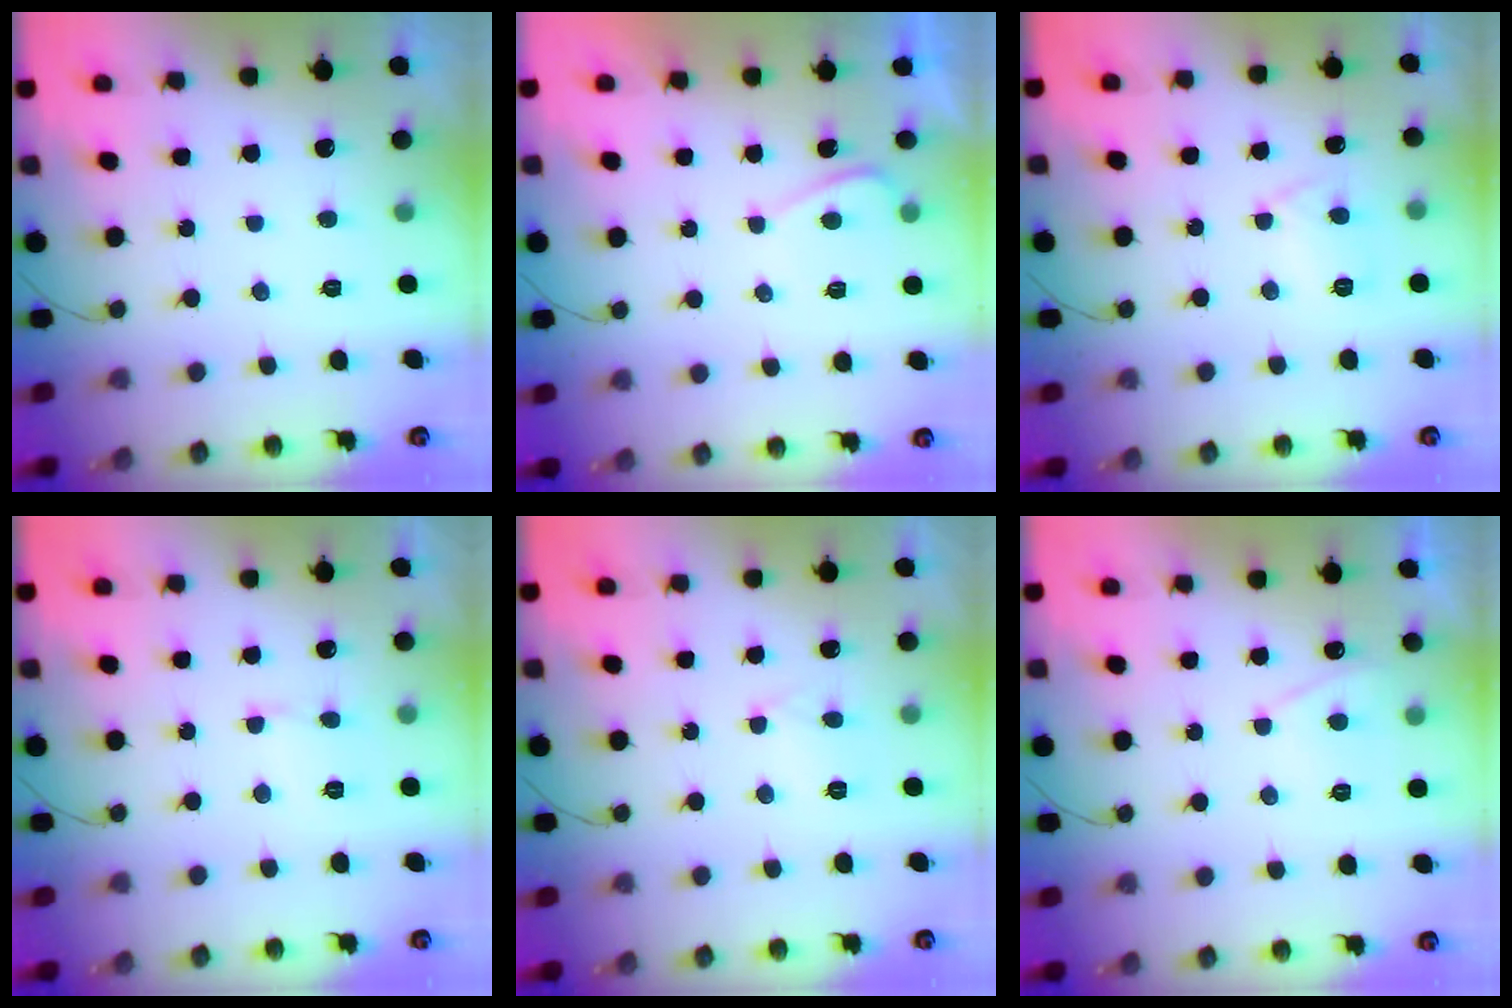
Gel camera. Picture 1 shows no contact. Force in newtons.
{"total": 0.9, "press": 0.7, "slide": 0.5}
{"total": 6.2, "press": 6.2, "slide": 0.5}
{"total": 2.5, "press": 2.5, "slide": 0.2}
{"total": 2.8, "press": 2.8, "slide": 0.2}
{"total": 2.9, "press": 2.9, "slide": 0.5}